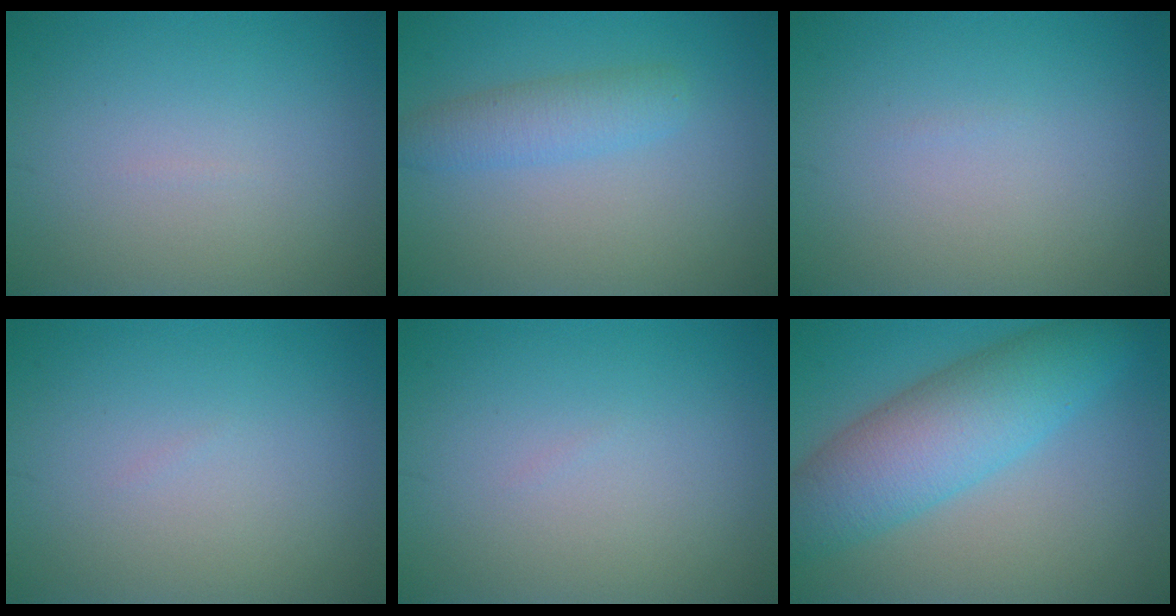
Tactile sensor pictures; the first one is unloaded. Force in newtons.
{"total": 2.8, "press": 2.8, "slide": 0.1}
{"total": 0.0}
{"total": 0.0}
{"total": 0.0}
{"total": 8.0, "press": 8.0, "slide": 0.1}